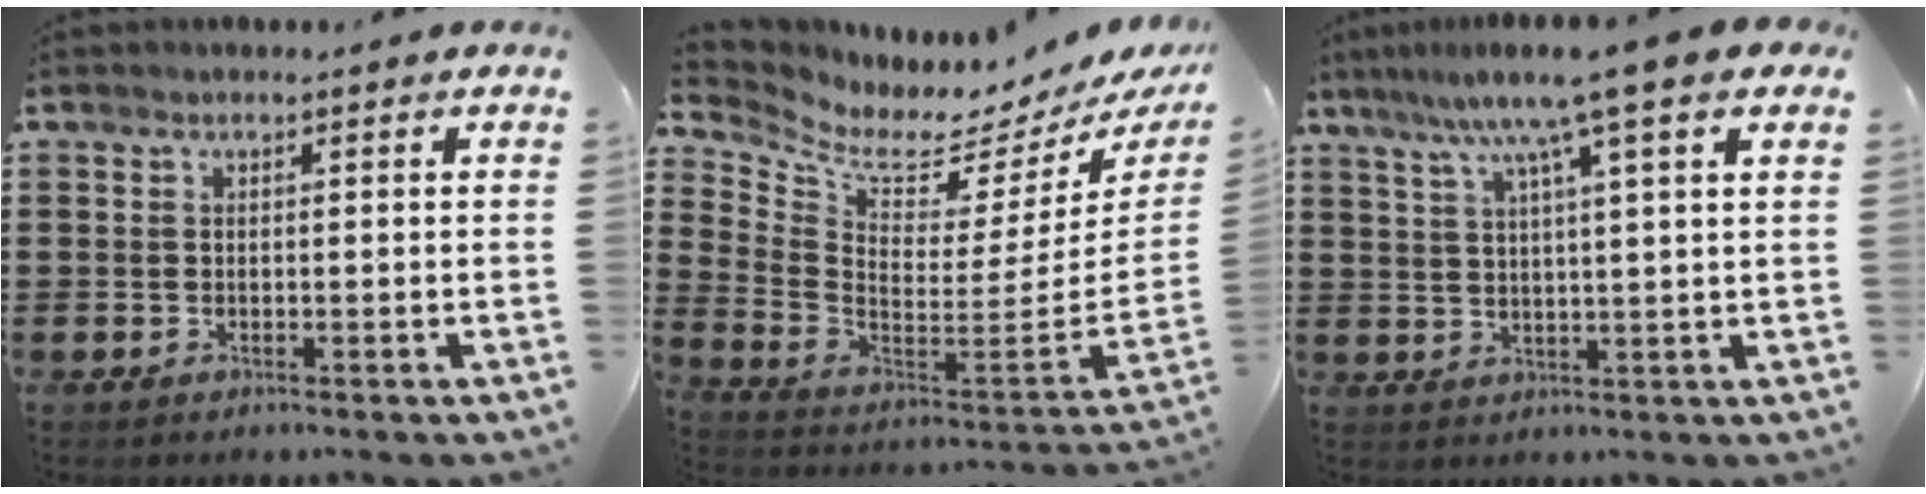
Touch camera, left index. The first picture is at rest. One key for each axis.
{"total": 3.5, "fx": 2.6, "fy": 1.3, "fz": 1.9, "tx": -0.052, "ty": -0.048, "tz": 0.034}
{"total": 8.9, "fx": 5.7, "fy": -0.1, "fz": 6.8, "tx": -0.149, "ty": -0.012, "tz": 0.094}